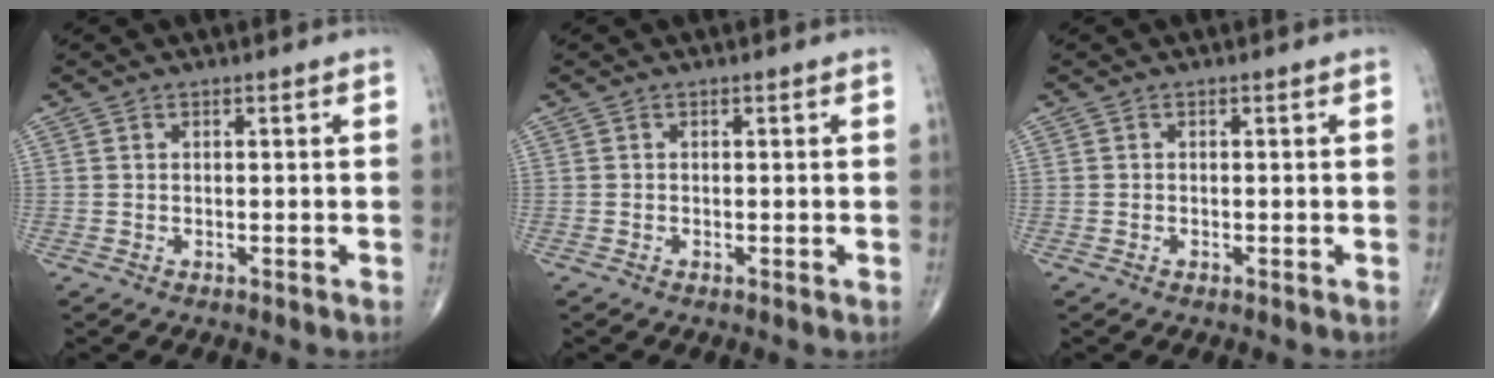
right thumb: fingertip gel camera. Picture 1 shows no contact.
{"total": 0.0}
{"total": 0.0}